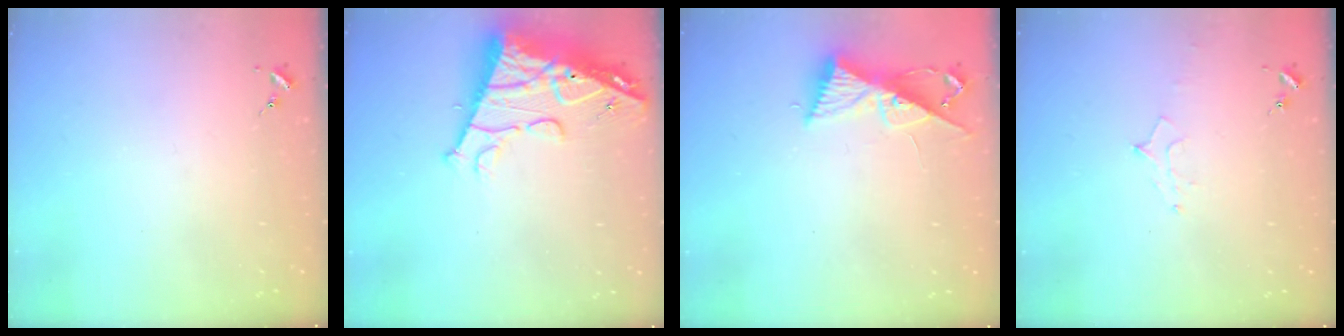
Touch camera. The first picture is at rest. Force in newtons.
{"total": 18.3, "press": 18.2, "slide": 1.5}
{"total": 9.0, "press": 9.0, "slide": 0.5}
{"total": 7.4, "press": 7.3, "slide": 1.1}